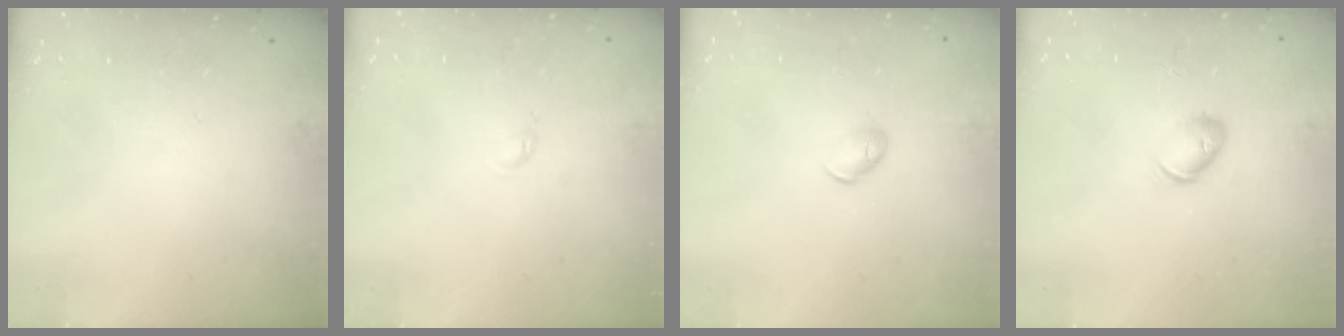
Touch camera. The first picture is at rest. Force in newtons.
{"total": 2.3, "press": 2.3, "slide": 0.3}
{"total": 5.2, "press": 5.2, "slide": 0.8}
{"total": 7.0, "press": 6.9, "slide": 1.1}